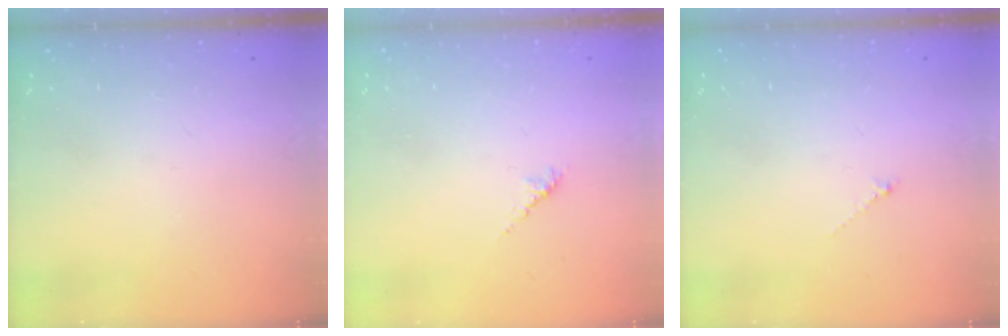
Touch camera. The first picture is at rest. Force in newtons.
{"total": 2.6, "press": 2.4, "slide": 0.7}
{"total": 0.6, "press": 0.5, "slide": 0.3}